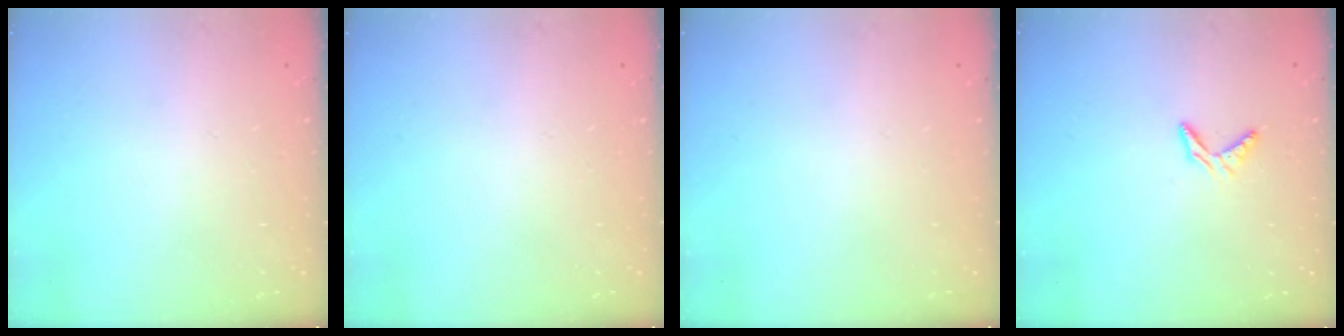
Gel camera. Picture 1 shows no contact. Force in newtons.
{"total": 0.0}
{"total": 0.0}
{"total": 4.0, "press": 4.0, "slide": 0.3}